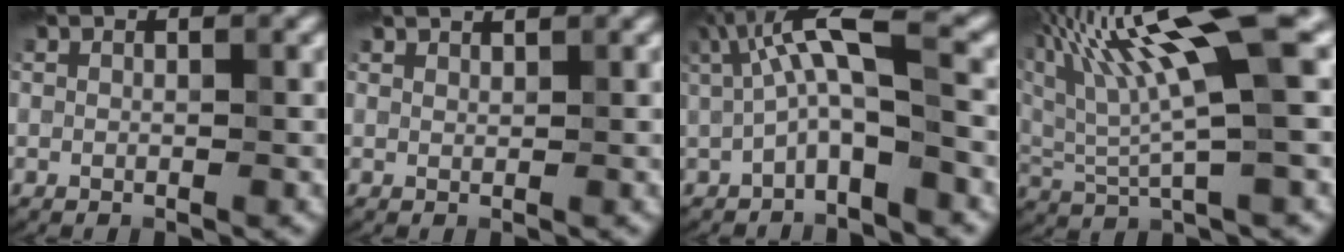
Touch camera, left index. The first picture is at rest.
{"total": 1.4, "force": [1.3, -0.4, -0.4], "torque": [0.010, 0.010, 0.022]}
{"total": 3.8, "force": [0.0, 0.3, 3.8], "torque": [-0.101, -0.001, 0.026]}
{"total": 8.5, "force": [3.3, 0.7, 7.9], "torque": [-0.174, 0.002, 0.094]}